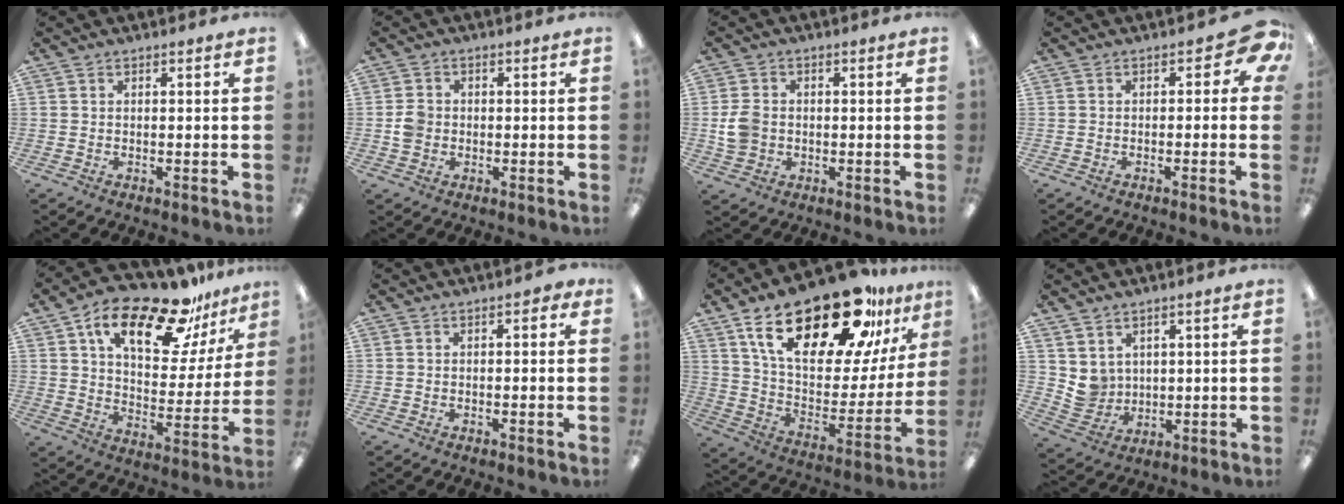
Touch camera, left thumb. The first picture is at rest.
{"total": 4.0, "force": [-0.3, 3.7, 1.6], "torque": [-0.022, 0.007, -0.008]}
{"total": 6.4, "force": [-0.4, 5.5, 3.2], "torque": [-0.057, 0.013, -0.003]}
{"total": 4.4, "force": [0.7, 2.9, 3.3], "torque": [-0.037, -0.002, 0.010]}
{"total": 22.2, "force": [14.8, 8.9, 13.9], "torque": [-0.231, -0.083, 0.250]}
{"total": 0.9, "force": [-0.4, 0.7, 0.3], "torque": [-0.007, 0.003, -0.009]}
{"total": 28.2, "force": [19.0, 10.5, 18.0], "torque": [-0.298, -0.112, 0.320]}
{"total": 5.9, "force": [3.4, 4.8, 0.4], "torque": [-0.023, -0.017, 0.071]}